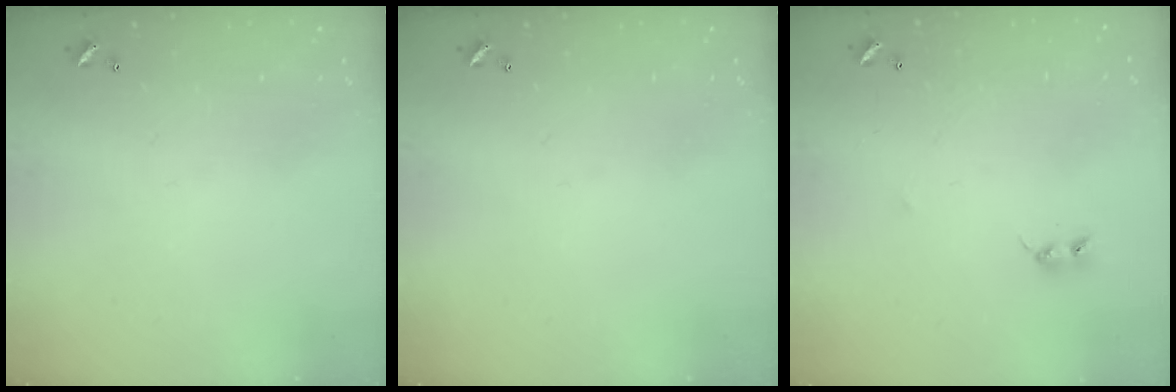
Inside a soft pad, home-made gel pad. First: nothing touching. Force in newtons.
{"total": 0.0}
{"total": 2.5, "press": 2.4, "slide": 0.6}